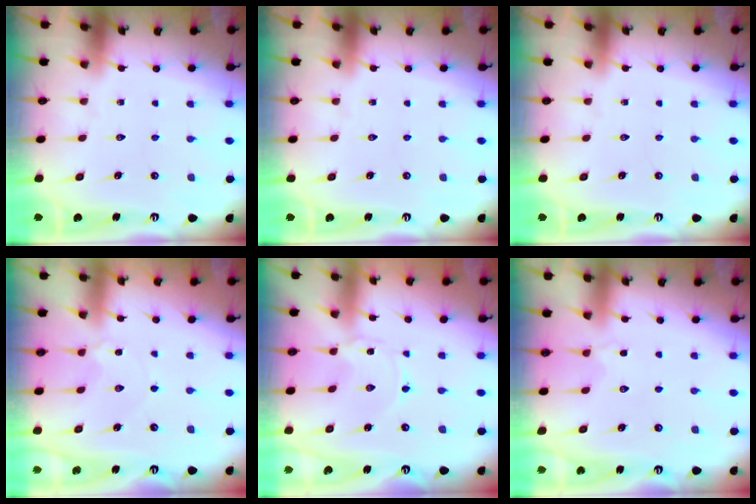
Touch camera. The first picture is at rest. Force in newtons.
{"total": 0.0}
{"total": 0.0}
{"total": 3.0, "press": 3.0, "slide": 0.5}
{"total": 0.0}
{"total": 2.7, "press": 2.5, "slide": 1.0}